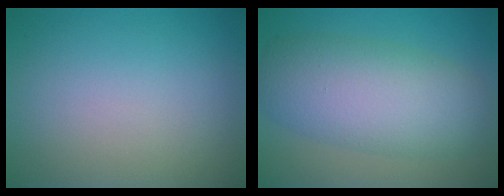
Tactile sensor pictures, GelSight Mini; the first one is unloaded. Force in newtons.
{"total": 8.1, "press": 8.1, "slide": 0.2}